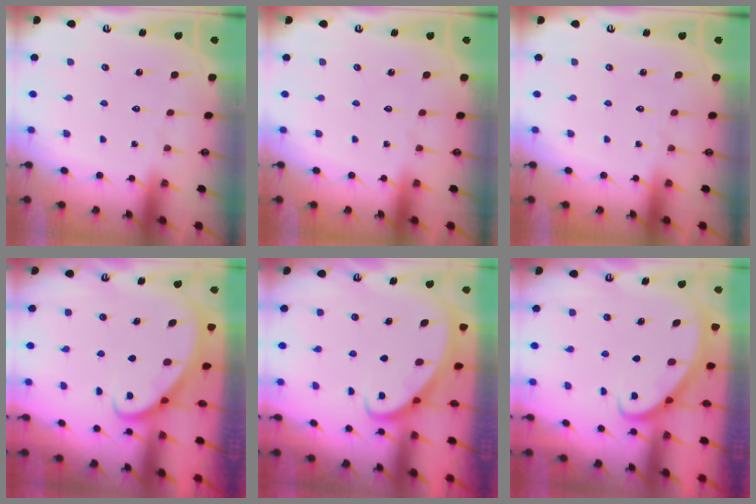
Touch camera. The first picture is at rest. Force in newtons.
{"total": 0.0}
{"total": 0.0}
{"total": 2.7, "press": 2.7, "slide": 0.3}
{"total": 2.7, "press": 2.7, "slide": 0.3}
{"total": 2.7, "press": 2.7, "slide": 0.2}